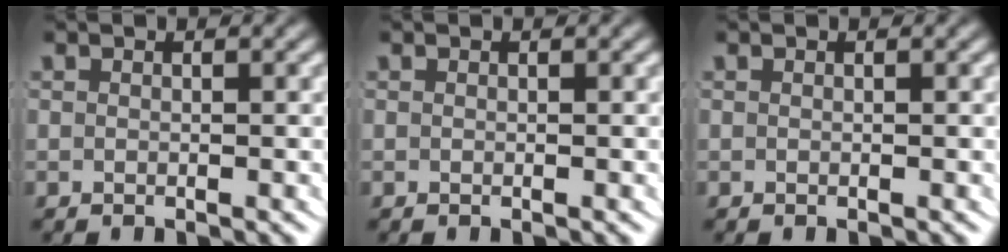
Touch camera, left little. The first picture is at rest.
{"total": 0.0}
{"total": 0.0}